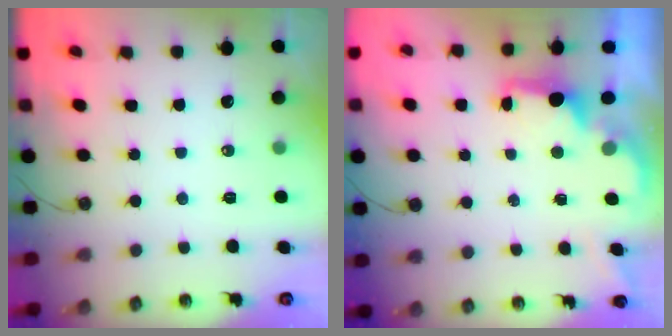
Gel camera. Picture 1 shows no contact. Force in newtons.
{"total": 2.0, "press": 1.9, "slide": 0.8}